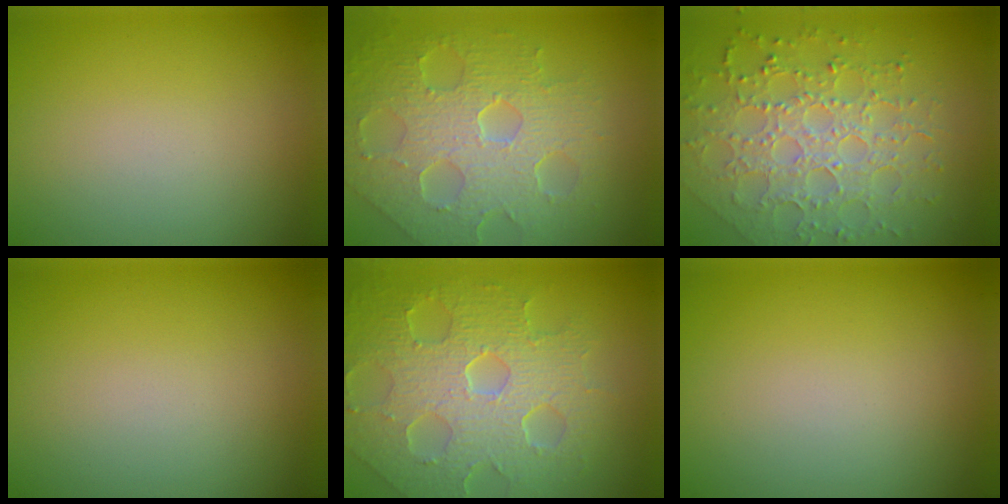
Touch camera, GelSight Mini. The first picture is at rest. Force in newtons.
{"total": 8.0, "press": 5.6, "slide": 5.7}
{"total": 7.2, "press": 5.1, "slide": 5.1}
{"total": 0.0}
{"total": 8.3, "press": 5.7, "slide": 6.0}
{"total": 0.0}